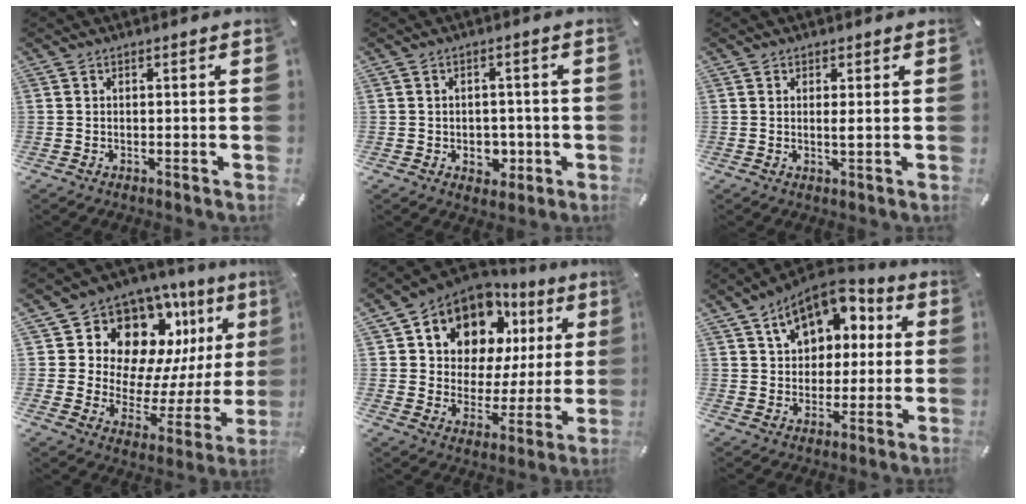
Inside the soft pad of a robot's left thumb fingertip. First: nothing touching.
{"total": 4.5, "force": [-0.9, 3.9, 2.2], "torque": [-0.014, -0.002, -0.019]}
{"total": 1.4, "force": [0.5, 0.5, 1.2], "torque": [-0.026, 0.000, 0.008]}
{"total": 13.7, "force": [9.1, 9.2, 4.7], "torque": [-0.062, -0.099, 0.160]}
{"total": 11.3, "force": [7.4, 7.8, 3.4], "torque": [-0.083, -0.060, 0.139]}
{"total": 12.3, "force": [6.1, 9.1, 5.7], "torque": [-0.087, -0.036, 0.110]}